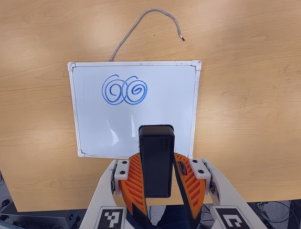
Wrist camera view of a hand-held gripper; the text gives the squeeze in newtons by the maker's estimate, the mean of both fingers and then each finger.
{"total": 5.5, "left": 5.2, "right": 5.9}